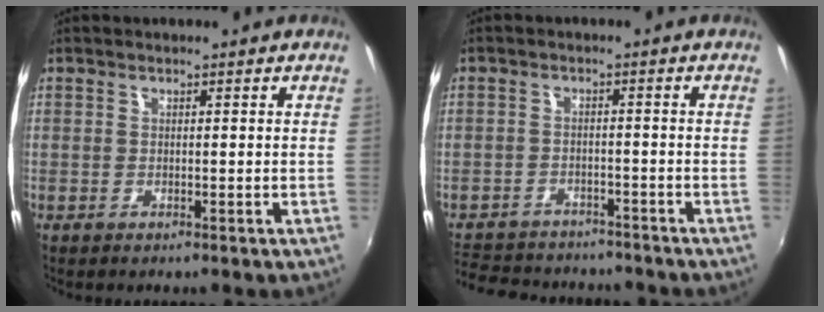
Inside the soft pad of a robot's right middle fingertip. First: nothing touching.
{"total": 12.3, "force": [-10.0, 6.1, 3.6], "torque": [-0.103, 0.025, -0.145]}